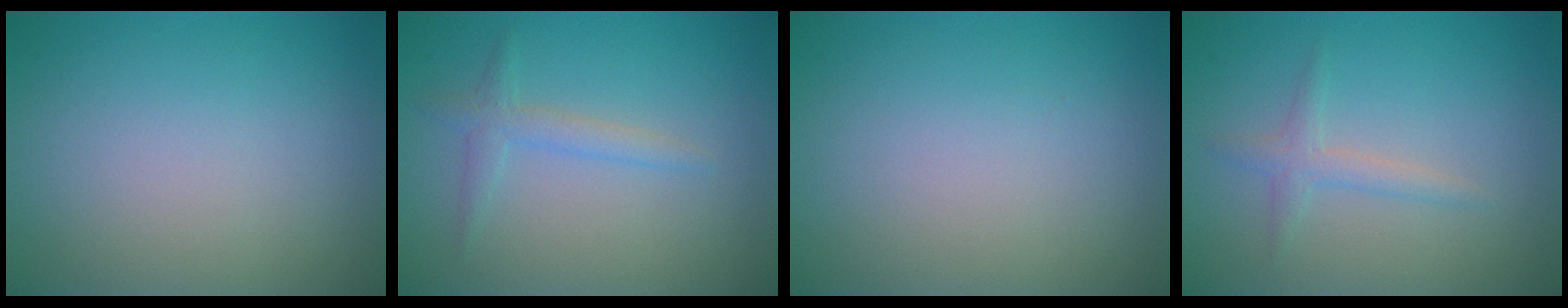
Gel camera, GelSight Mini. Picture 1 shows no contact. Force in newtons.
{"total": 1.8, "press": 1.7, "slide": 0.1}
{"total": 0.0}
{"total": 1.6, "press": 1.6, "slide": 0.0}